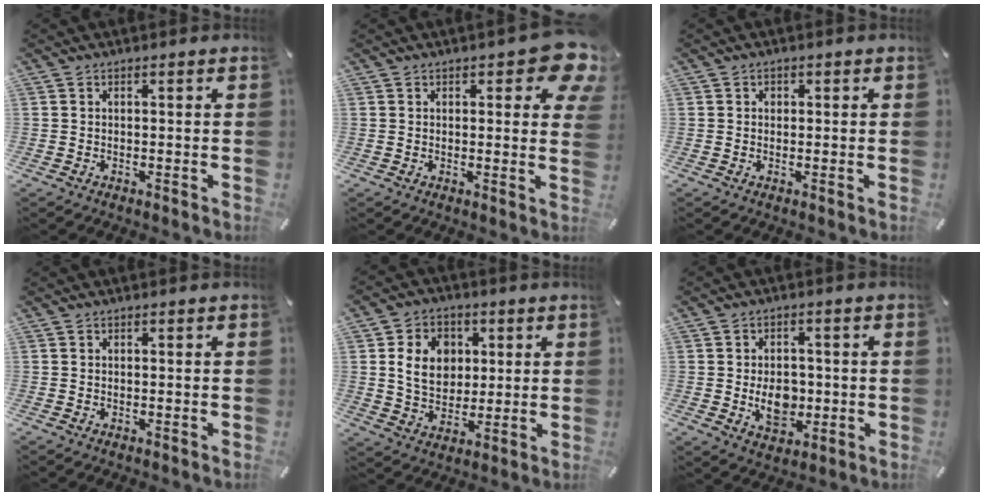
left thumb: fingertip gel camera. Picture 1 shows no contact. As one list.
[{"total": 8.5, "force": [4.2, 3.7, 6.4], "torque": [-0.075, -0.023, 0.069]}, {"total": 0.8, "force": [0.1, 0.8, 0.2], "torque": [0.001, -0.001, -0.001]}, {"total": 0.0}, {"total": 10.3, "force": [2.1, 8.5, 5.3], "torque": [-0.100, 0.009, 0.039]}, {"total": 7.7, "force": [-0.9, 5.8, 4.9], "torque": [-0.087, -0.006, -0.017]}]